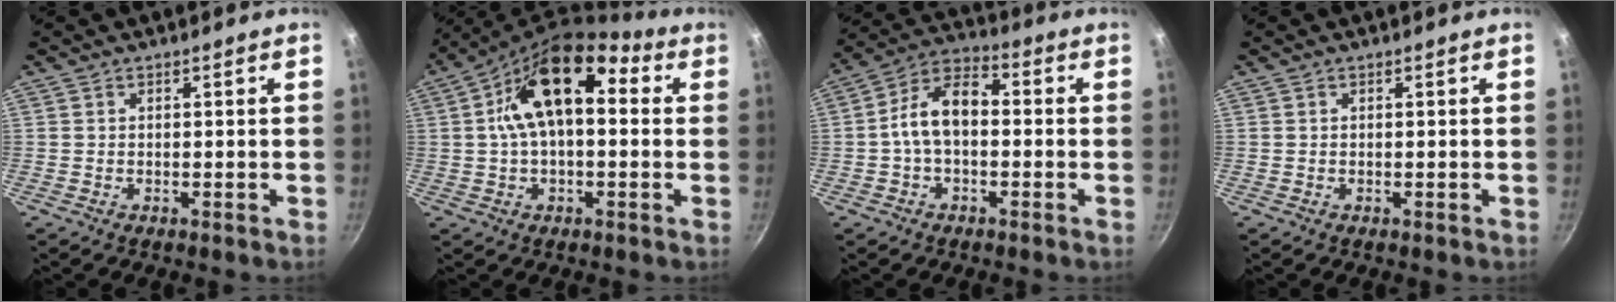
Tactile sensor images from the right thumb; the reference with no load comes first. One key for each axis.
{"total": 14.0, "fx": 2.5, "fy": 7.8, "fz": 11.4, "tx": -0.173, "ty": 0.034, "tz": 0.021}
{"total": 10.0, "fx": -0.7, "fy": 6.1, "fz": 7.9, "tx": -0.125, "ty": 0.042, "tz": -0.028}
{"total": 0.0}